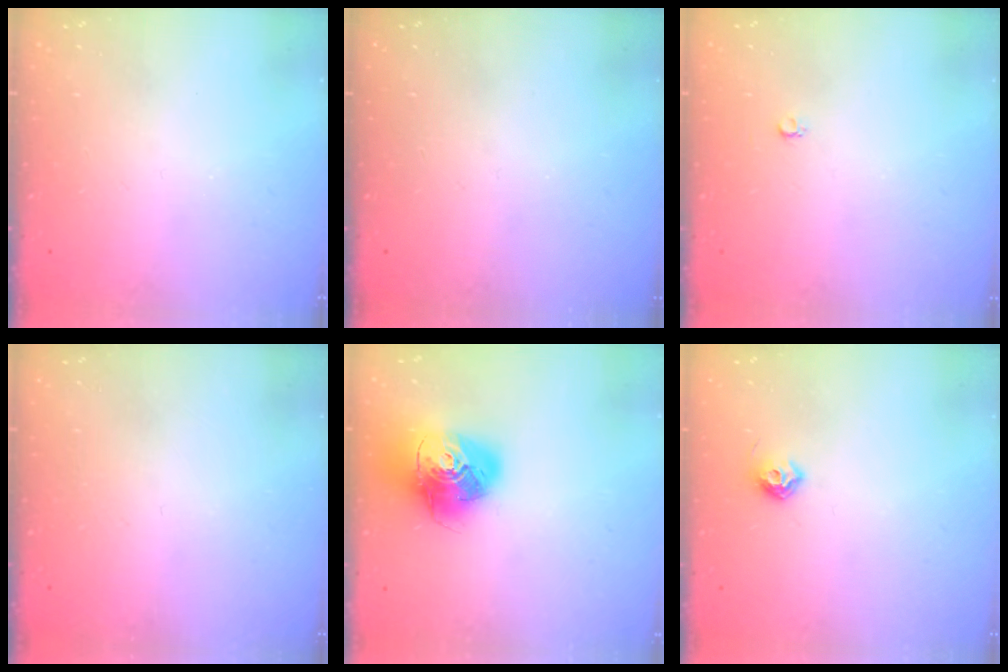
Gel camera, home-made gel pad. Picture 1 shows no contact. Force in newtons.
{"total": 0.0}
{"total": 2.6, "press": 2.6, "slide": 0.3}
{"total": 0.9, "press": 0.9, "slide": 0.1}
{"total": 17.5, "press": 17.4, "slide": 2.0}
{"total": 6.4, "press": 6.3, "slide": 1.1}